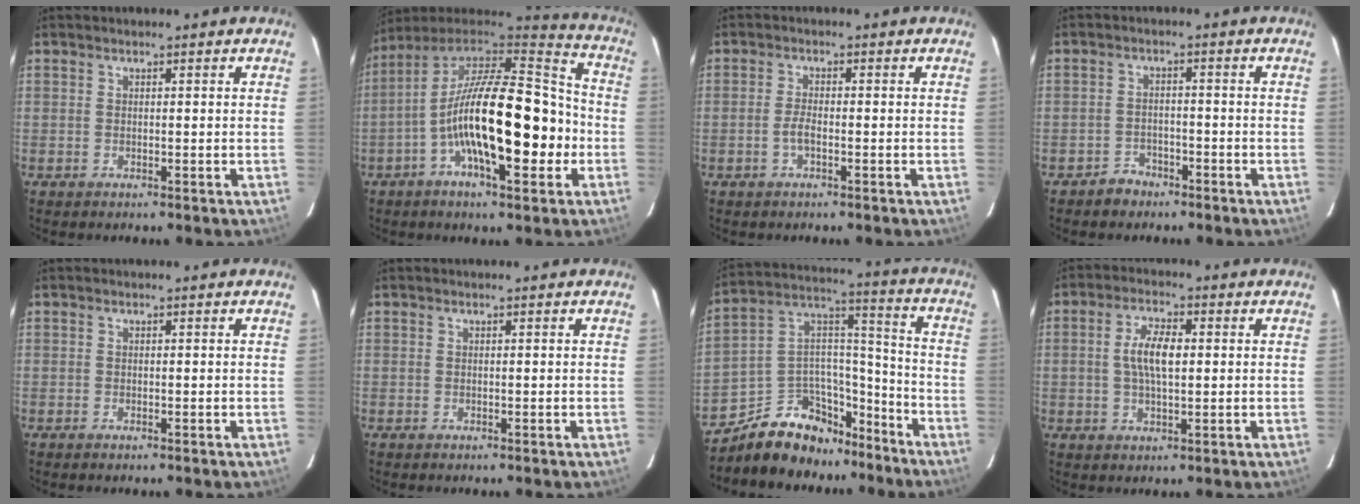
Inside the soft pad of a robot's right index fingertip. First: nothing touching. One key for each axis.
{"total": 23.7, "fx": -5.9, "fy": 8.4, "fz": 21.4, "tx": -0.370, "ty": -0.005, "tz": -0.109}
{"total": 2.2, "fx": -1.0, "fy": 0.6, "fz": 1.9, "tx": -0.043, "ty": 0.000, "tz": -0.021}
{"total": 3.7, "fx": -2.8, "fy": 2.4, "fz": 0.3, "tx": -0.014, "ty": 0.012, "tz": -0.045}
{"total": 0.0}
{"total": 0.0}
{"total": 16.1, "fx": -12.0, "fy": 9.2, "fz": 5.4, "tx": -0.110, "ty": 0.079, "tz": -0.184}
{"total": 6.4, "fx": 0.6, "fy": 2.6, "fz": 5.8, "tx": -0.112, "ty": 0.009, "tz": 0.012}